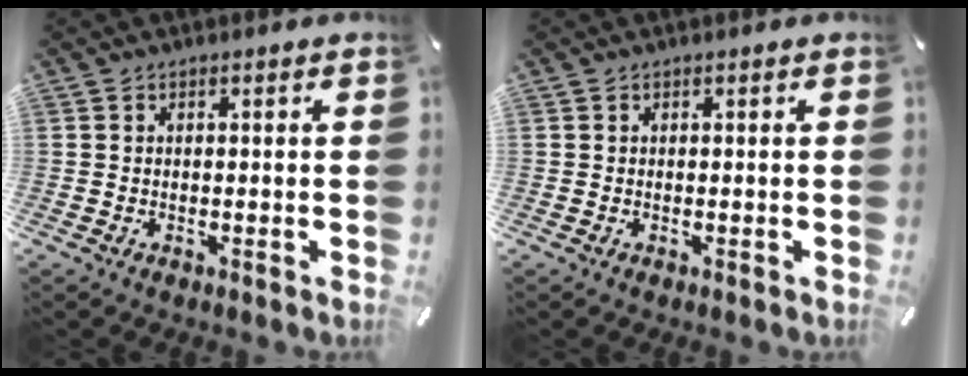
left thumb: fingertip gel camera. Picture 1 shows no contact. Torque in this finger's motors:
{"motor_torque": [-0.16, -0.13, 0.03, -0.03, 0.00]}